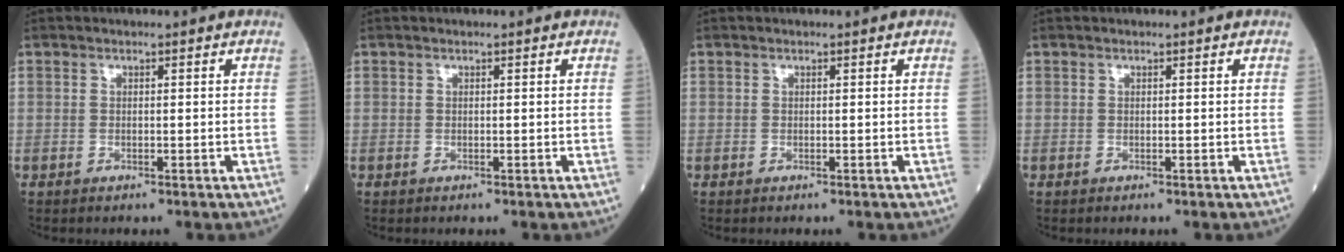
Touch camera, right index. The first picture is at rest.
{"total": 0.0}
{"total": 0.0}
{"total": 0.0}